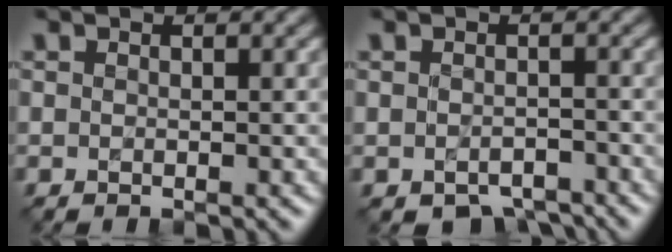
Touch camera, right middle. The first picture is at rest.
{"total": 2.9, "force": [-2.2, 1.4, 1.1], "torque": [-0.013, -0.007, -0.032]}